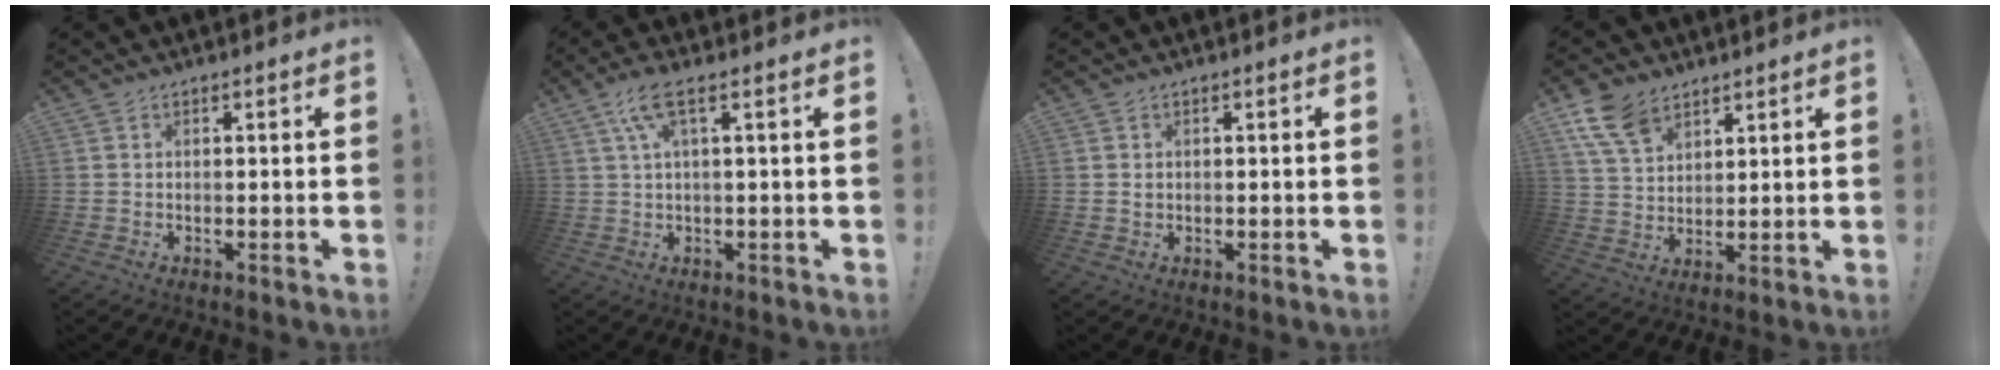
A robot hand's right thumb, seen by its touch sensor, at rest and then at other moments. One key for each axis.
{"total": 6.3, "fx": 2.2, "fy": 1.2, "fz": 5.8, "tx": -0.112, "ty": -0.002, "tz": 0.040}
{"total": 0.7, "fx": 0.1, "fy": 0.7, "fz": 0.1, "tx": -0.001, "ty": 0.003, "tz": 0.001}
{"total": 10.2, "fx": 6.3, "fy": 6.1, "fz": 5.2, "tx": -0.104, "ty": -0.019, "tz": 0.125}